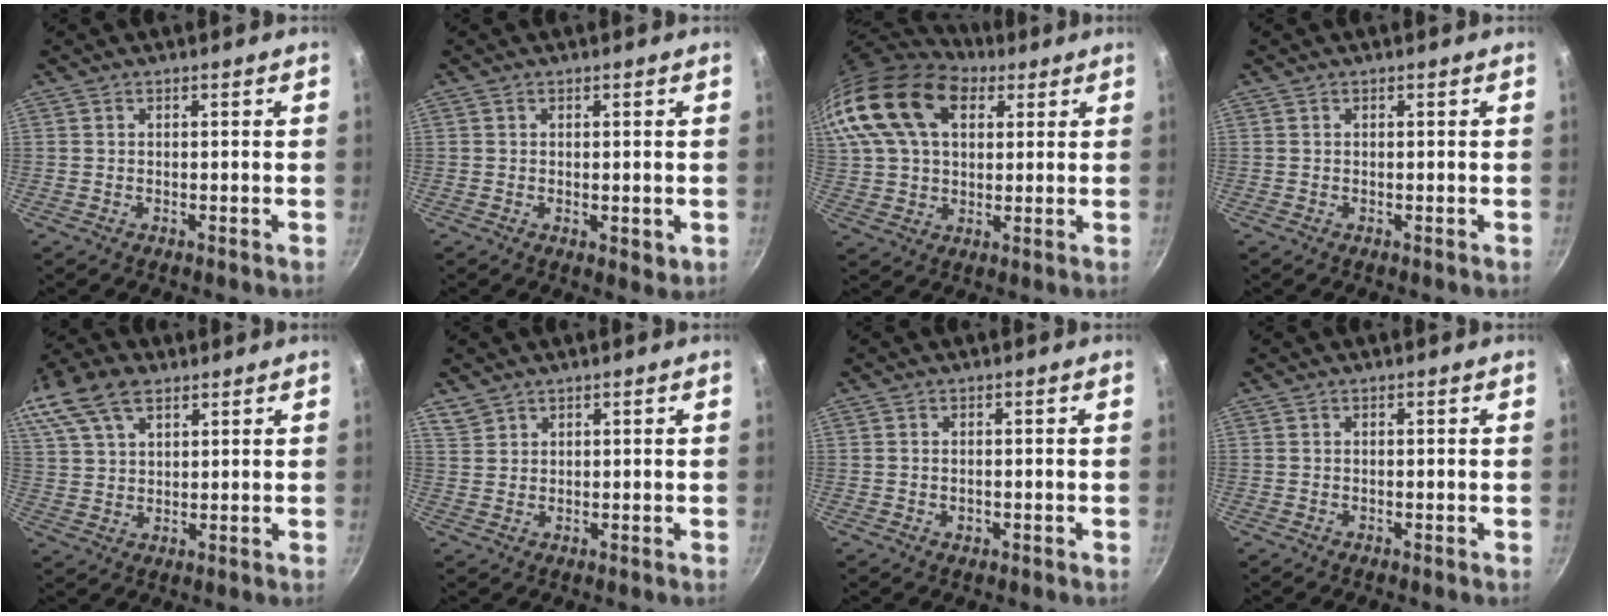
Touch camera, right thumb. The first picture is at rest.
{"total": 2.6, "force": [-0.2, 1.2, 2.3], "torque": [-0.030, -0.008, -0.001]}
{"total": 23.3, "force": [10.2, 14.8, 14.8], "torque": [-0.305, 0.024, 0.183]}
{"total": 0.0}
{"total": 18.3, "force": [10.3, 10.8, 10.6], "torque": [-0.239, 0.039, 0.197]}
{"total": 2.7, "force": [2.1, 1.6, 0.4], "torque": [0.002, 0.003, 0.045]}
{"total": 1.2, "force": [-0.3, 0.9, 0.8], "torque": [-0.011, 0.001, -0.005]}
{"total": 0.0}